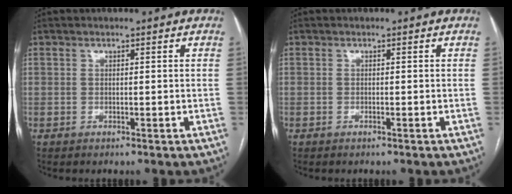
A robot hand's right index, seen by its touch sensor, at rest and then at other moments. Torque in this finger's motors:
{"motor_torque": [0.17, -0.05, 0.03, 0.00]}